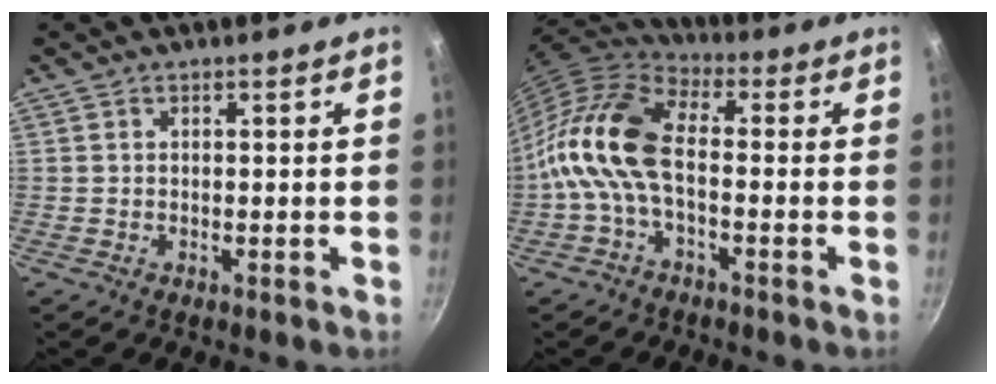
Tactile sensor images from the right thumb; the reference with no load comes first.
{"total": 13.7, "force": [-2.1, 7.3, 11.4], "torque": [-0.224, 0.035, -0.061]}